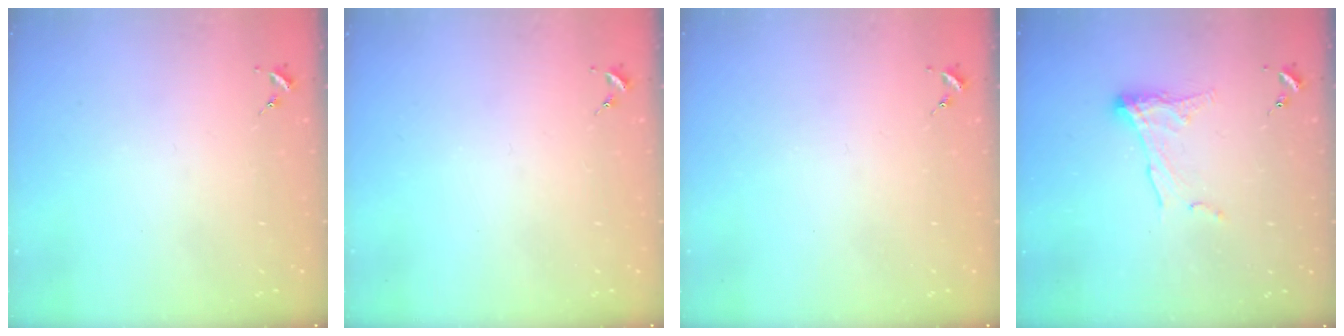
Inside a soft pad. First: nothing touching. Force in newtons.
{"total": 0.0}
{"total": 0.0}
{"total": 9.6, "press": 9.6, "slide": 0.5}